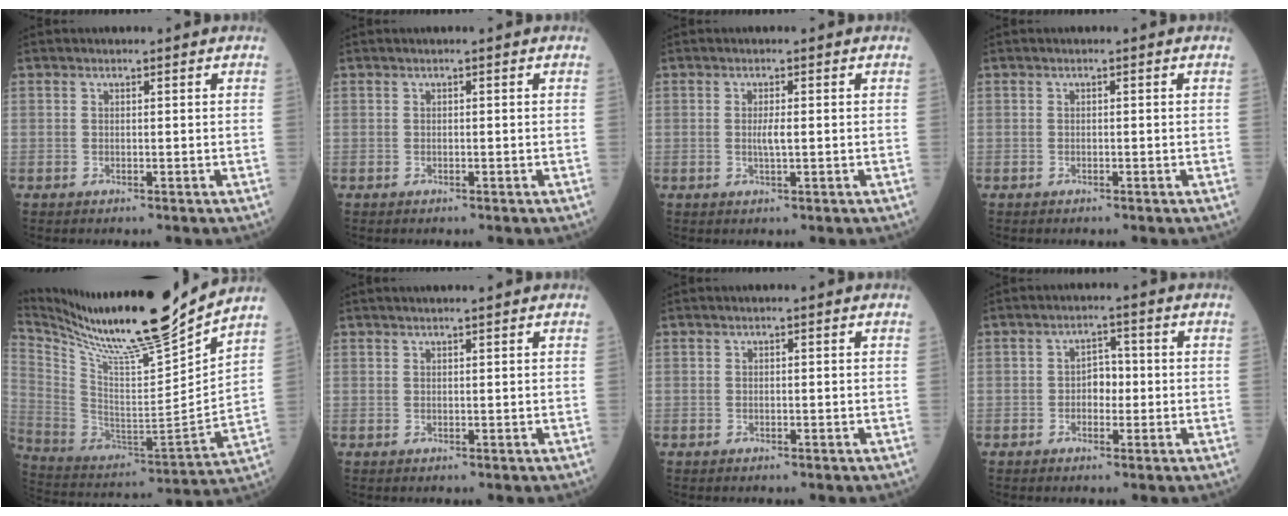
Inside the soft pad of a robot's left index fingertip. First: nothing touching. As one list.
[{"total": 0.0}, {"total": 1.7, "force": [-0.2, 0.0, 1.7], "torque": [-0.034, -0.005, -0.005]}, {"total": 0.0}, {"total": 22.4, "force": [19.2, -0.3, 11.5], "torque": [-0.219, -0.052, 0.328]}, {"total": 3.3, "force": [2.9, 0.0, 1.6], "torque": [-0.014, 0.020, 0.041]}, {"total": 0.0}, {"total": 2.9, "force": [-0.6, 1.8, 2.2], "torque": [-0.027, 0.007, -0.016]}]